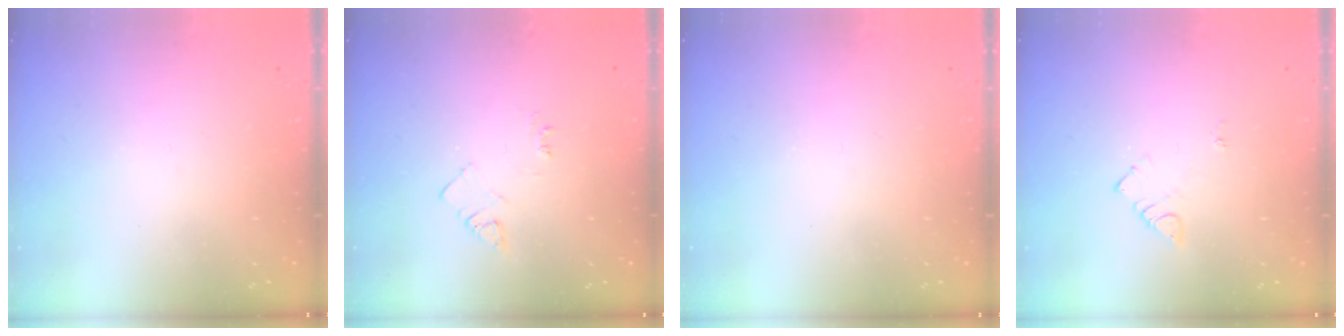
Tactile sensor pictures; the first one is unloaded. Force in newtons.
{"total": 3.8, "press": 3.8, "slide": 0.5}
{"total": 1.8, "press": 1.8, "slide": 0.4}
{"total": 4.0, "press": 4.0, "slide": 0.5}